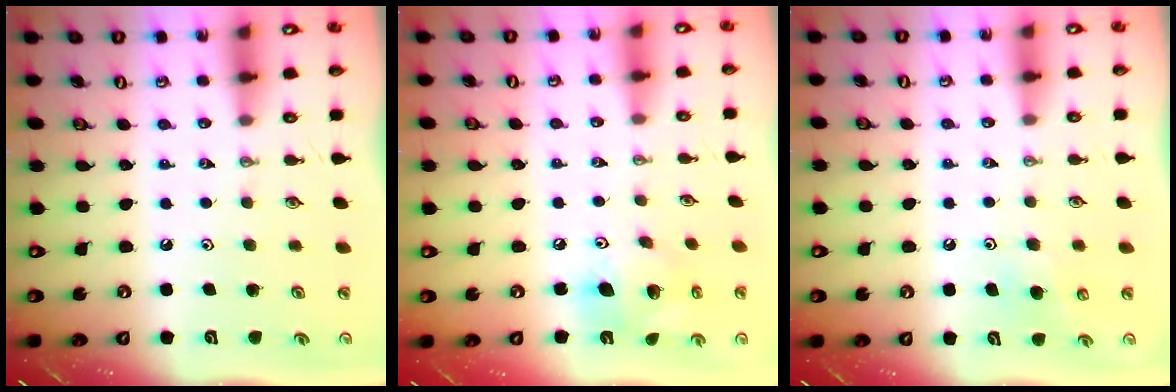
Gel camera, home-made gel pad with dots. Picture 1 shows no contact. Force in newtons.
{"total": 13.0, "press": 12.8, "slide": 2.2}
{"total": 5.9, "press": 5.7, "slide": 1.6}